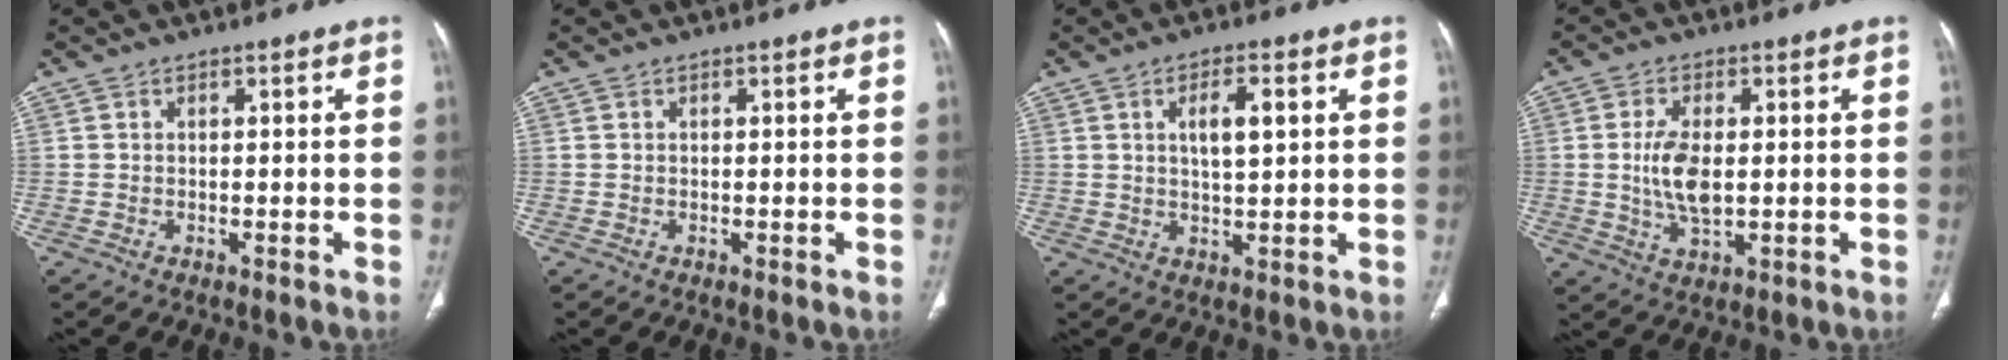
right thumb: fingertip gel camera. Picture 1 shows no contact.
{"total": 0.0}
{"total": 5.6, "force": [1.7, 1.9, 5.0], "torque": [-0.079, -0.007, 0.031]}
{"total": 7.6, "force": [0.2, 3.7, 6.7], "torque": [-0.136, -0.007, 0.007]}